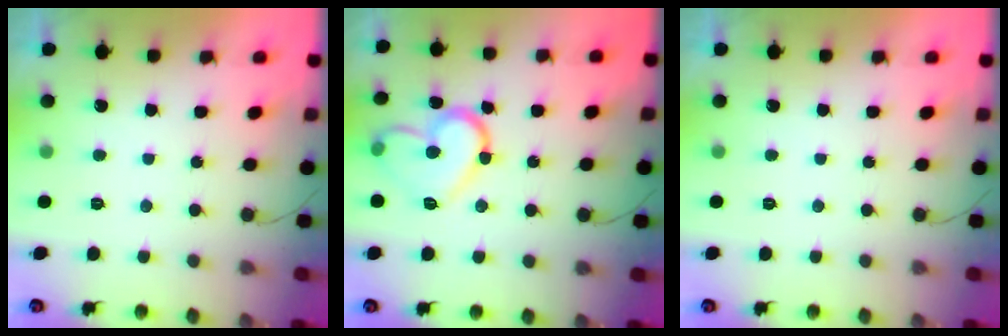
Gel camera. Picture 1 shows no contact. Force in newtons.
{"total": 14.6, "press": 14.6, "slide": 0.6}
{"total": 0.0}